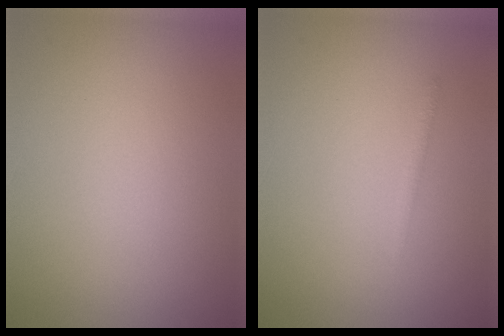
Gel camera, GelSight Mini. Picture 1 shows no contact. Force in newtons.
{"total": 0.7, "press": 0.7, "slide": 0.1}